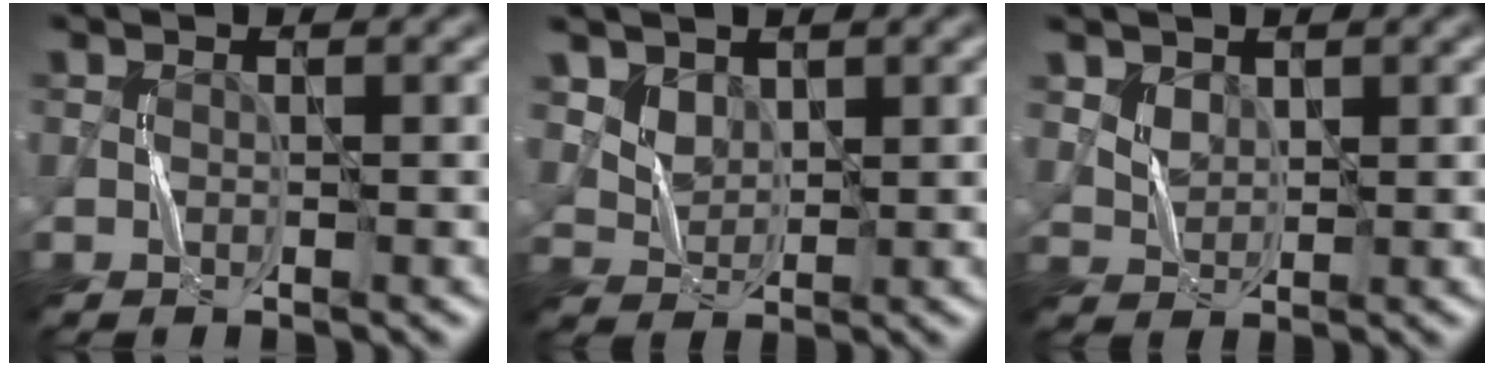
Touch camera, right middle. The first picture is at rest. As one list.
[{"total": 2.6, "force": [1.6, 1.8, 1.0], "torque": [-0.033, -0.015, 0.049]}, {"total": 2.0, "force": [1.2, 1.4, 0.8], "torque": [-0.026, -0.008, 0.035]}]